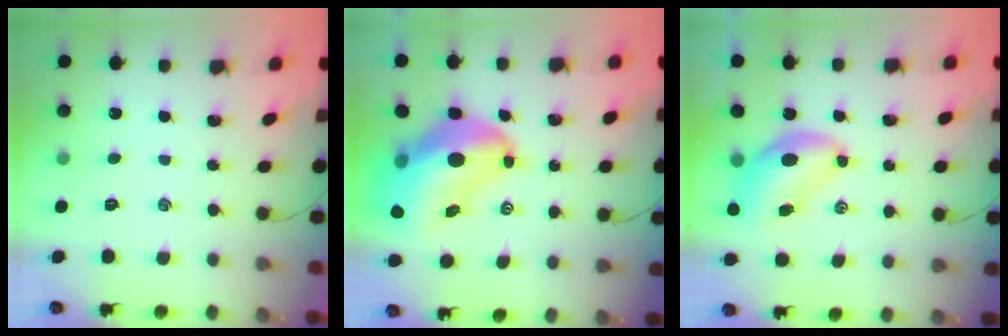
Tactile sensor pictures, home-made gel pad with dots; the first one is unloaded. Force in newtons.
{"total": 18.4, "press": 17.6, "slide": 5.2}
{"total": 8.1, "press": 8.0, "slide": 1.7}